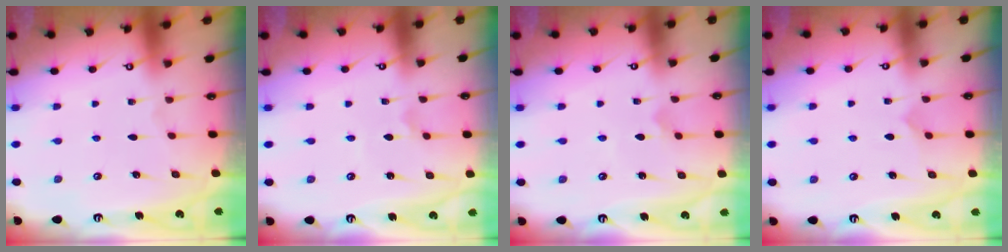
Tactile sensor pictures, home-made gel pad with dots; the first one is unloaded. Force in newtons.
{"total": 1.0, "press": 0.9, "slide": 0.4}
{"total": 2.7, "press": 2.7, "slide": 0.6}
{"total": 2.8, "press": 2.7, "slide": 0.2}